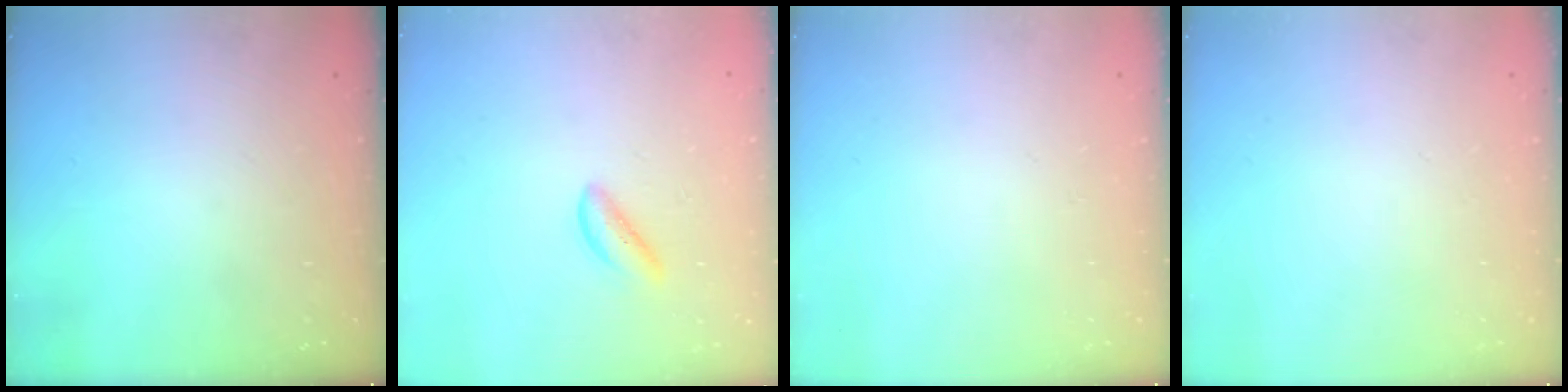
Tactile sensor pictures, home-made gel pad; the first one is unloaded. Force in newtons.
{"total": 1.4, "press": 1.4, "slide": 0.4}
{"total": 0.0}
{"total": 0.0}